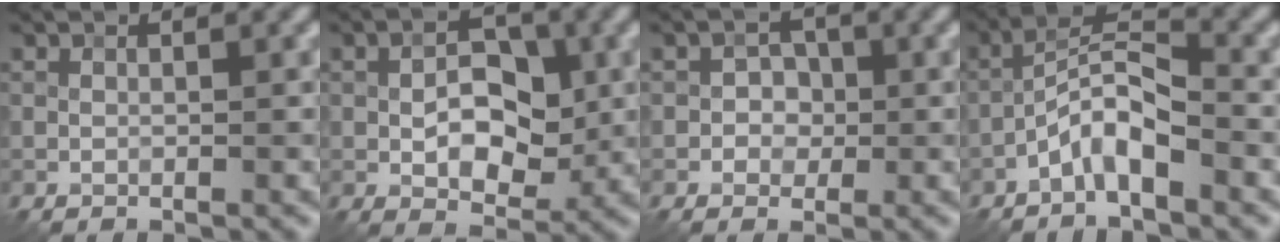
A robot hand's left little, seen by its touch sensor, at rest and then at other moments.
{"total": 5.9, "force": [-0.3, 3.6, 4.6], "torque": [-0.067, -0.001, -0.006]}
{"total": 1.9, "force": [-0.3, 1.7, 0.7], "torque": [0.011, 0.000, -0.013]}
{"total": 4.6, "force": [-2.4, 1.2, 3.7], "torque": [-0.068, 0.018, -0.054]}